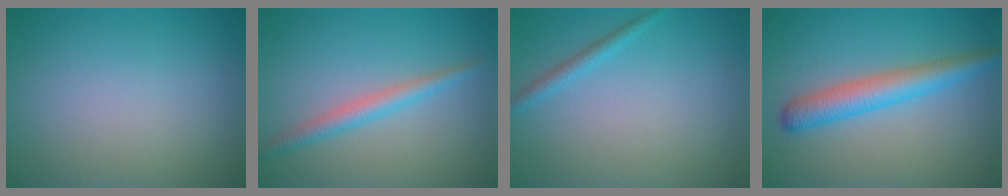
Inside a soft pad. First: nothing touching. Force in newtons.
{"total": 2.3, "press": 2.3, "slide": 0.1}
{"total": 1.3, "press": 1.3, "slide": 0.1}
{"total": 4.1, "press": 4.1, "slide": 0.2}